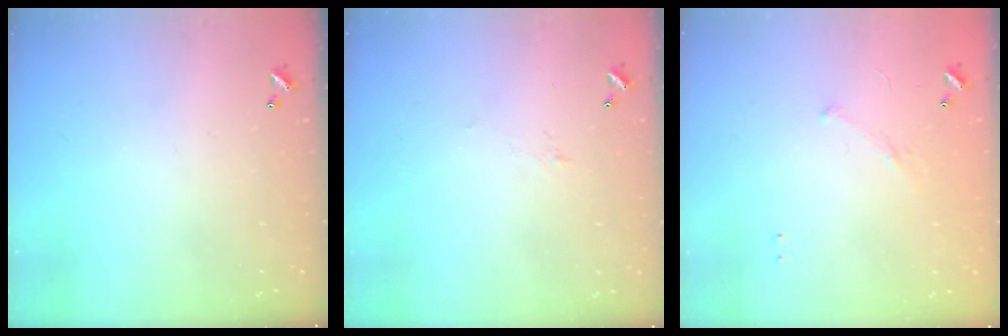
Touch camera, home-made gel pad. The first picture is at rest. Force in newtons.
{"total": 1.5, "press": 1.3, "slide": 0.6}
{"total": 4.7, "press": 4.6, "slide": 0.9}